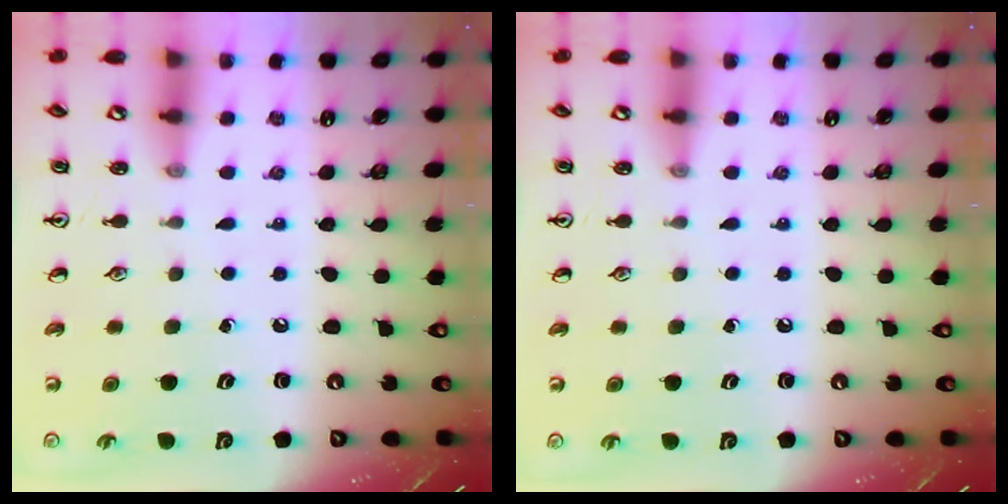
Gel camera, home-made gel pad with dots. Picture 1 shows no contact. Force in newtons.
{"total": 0.0}